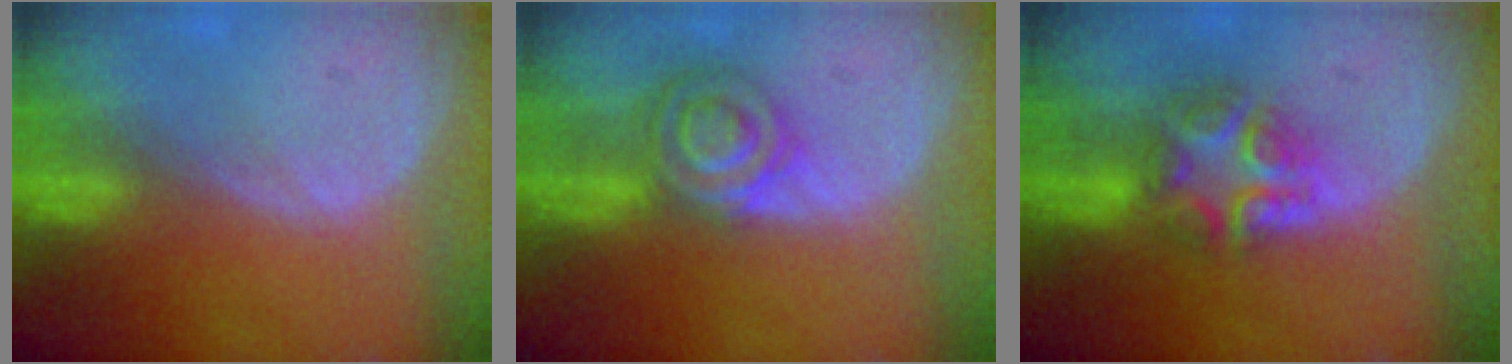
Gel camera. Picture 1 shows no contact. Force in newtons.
{"total": 7.2, "press": 6.0, "slide": 3.9}
{"total": 7.6, "press": 6.5, "slide": 3.8}